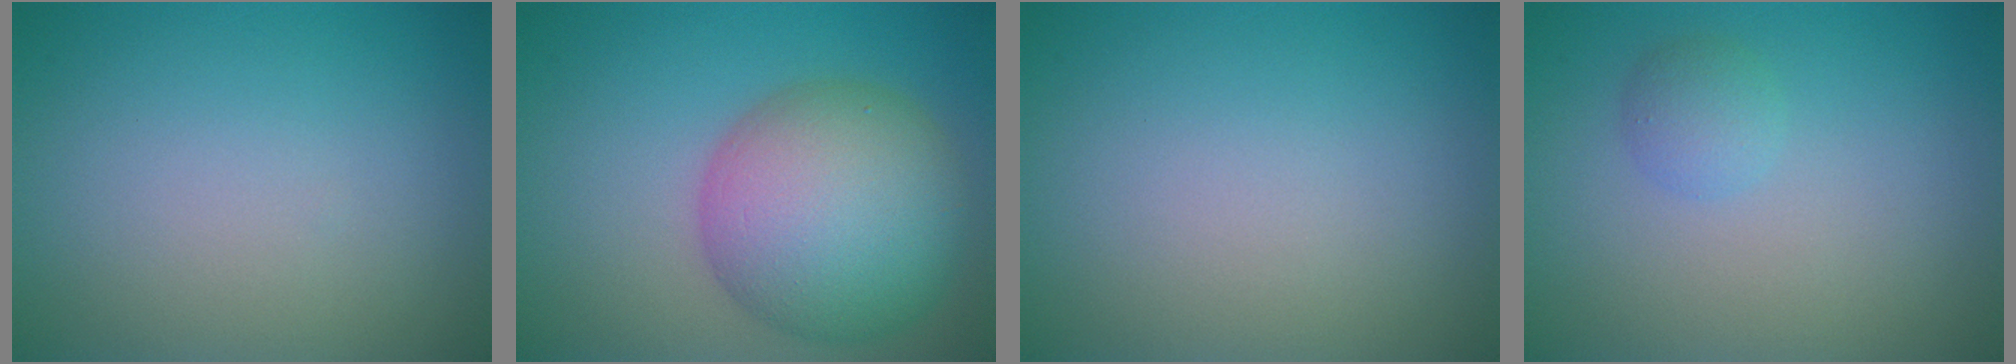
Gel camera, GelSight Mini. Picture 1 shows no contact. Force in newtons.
{"total": 10.2, "press": 10.2, "slide": 0.1}
{"total": 0.0}
{"total": 1.5, "press": 1.5, "slide": 0.1}